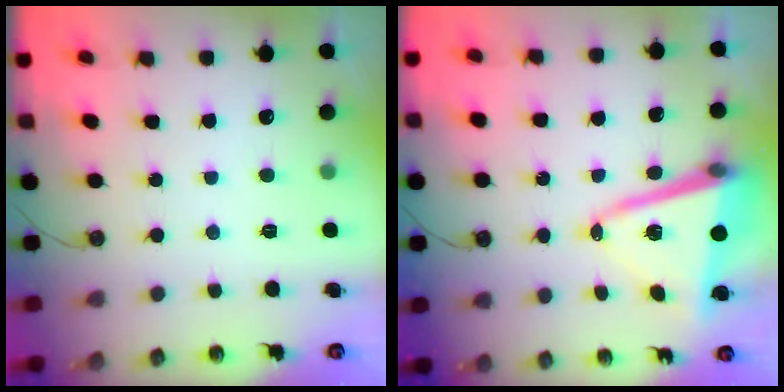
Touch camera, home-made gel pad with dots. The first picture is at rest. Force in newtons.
{"total": 12.7, "press": 12.6, "slide": 1.4}